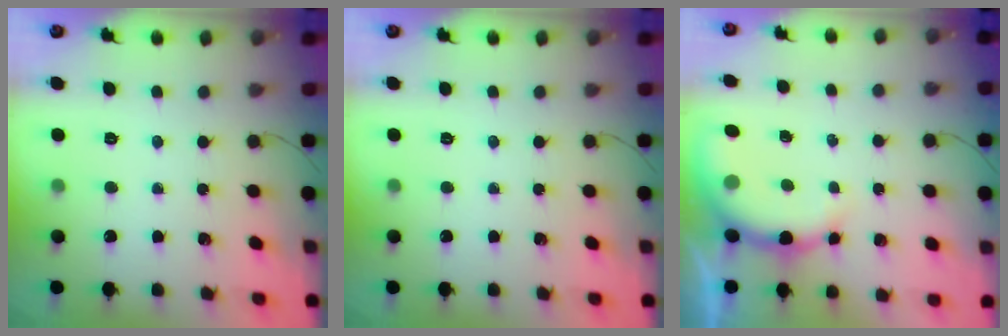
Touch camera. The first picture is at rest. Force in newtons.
{"total": 0.0}
{"total": 8.6, "press": 8.6, "slide": 0.4}